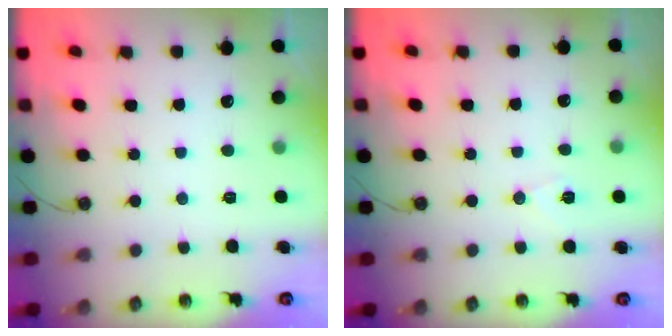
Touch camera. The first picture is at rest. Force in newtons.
{"total": 6.1, "press": 5.3, "slide": 2.9}